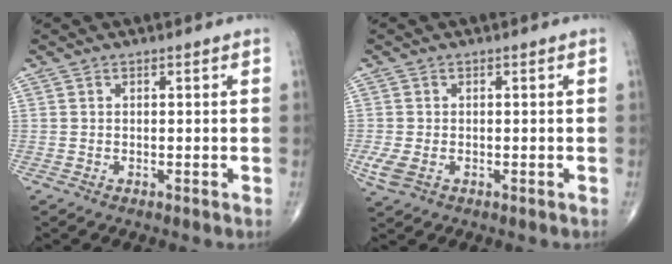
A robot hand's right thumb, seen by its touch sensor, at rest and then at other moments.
{"total": 3.3, "force": [-0.9, 2.2, 2.4], "torque": [-0.064, -0.003, -0.012]}